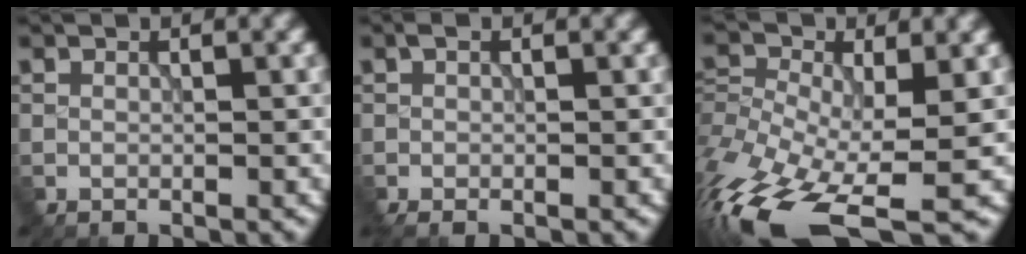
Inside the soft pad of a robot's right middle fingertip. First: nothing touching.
{"total": 1.6, "force": [-0.1, 0.6, 1.5], "torque": [-0.029, -0.002, 0.000]}
{"total": 13.4, "force": [-6.6, 5.7, 10.2], "torque": [-0.228, -0.018, -0.102]}